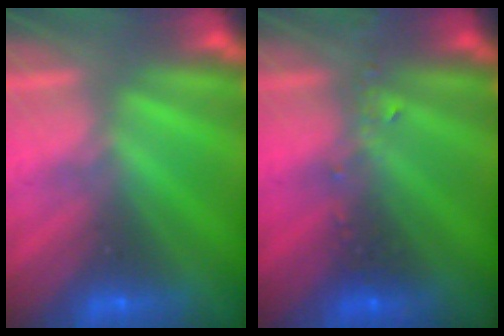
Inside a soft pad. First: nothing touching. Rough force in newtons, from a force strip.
{"total": 2.4}